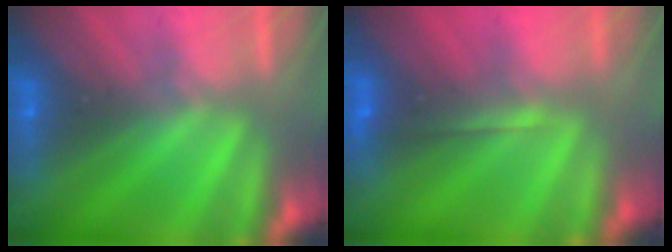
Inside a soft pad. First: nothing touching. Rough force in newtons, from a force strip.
{"total": 1.8}